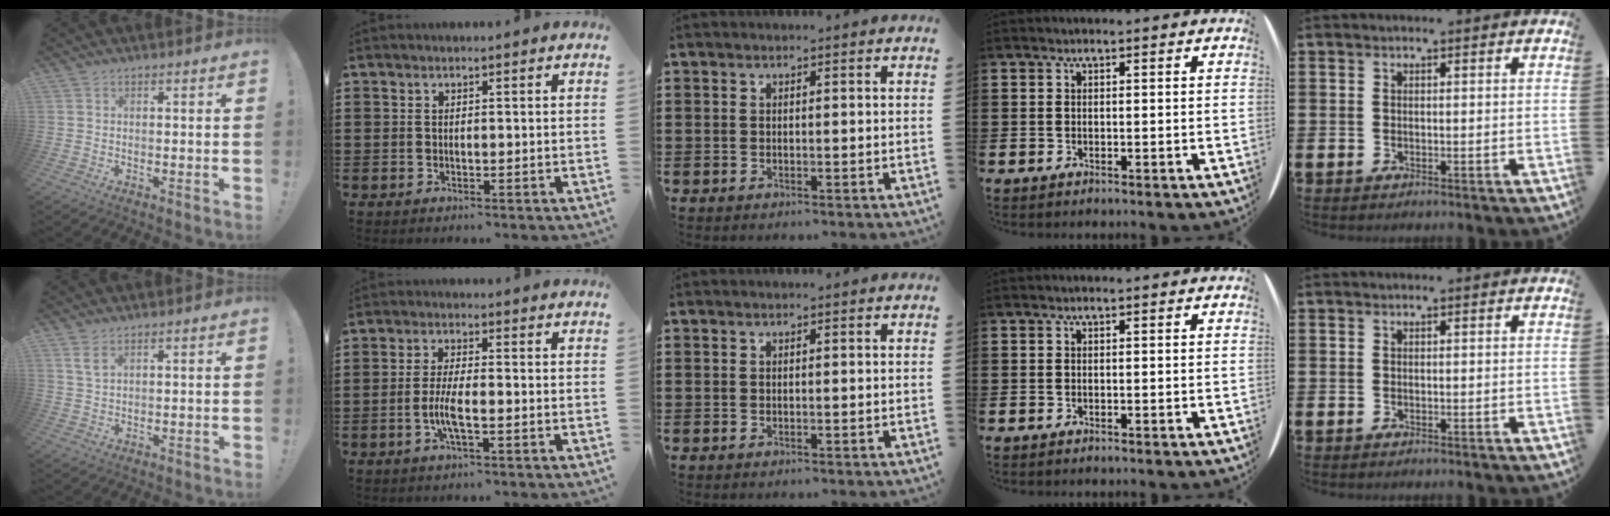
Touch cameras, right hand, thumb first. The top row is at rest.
{"thumb": {"total": 3.4, "force": [2.0, 1.2, 2.5], "torque": [-0.037, -0.013, 0.034]}, "index": {"total": 4.6, "force": [-1.5, 0.9, 4.2], "torque": [-0.093, -0.005, -0.033]}}